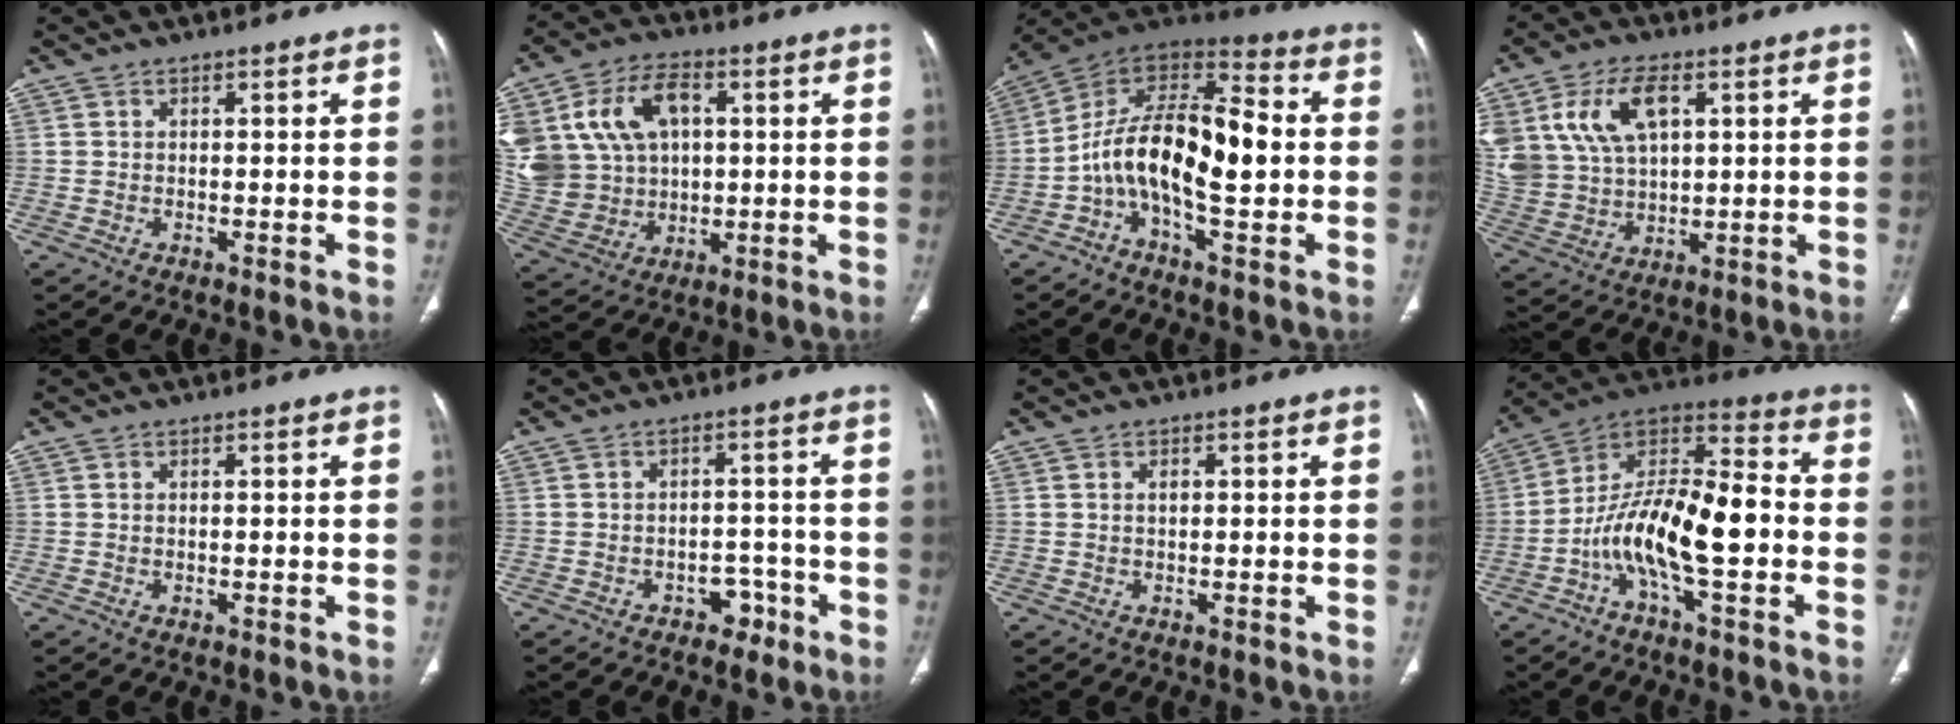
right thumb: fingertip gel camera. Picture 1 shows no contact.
{"total": 22.7, "force": [5.2, 17.1, 14.0], "torque": [-0.306, 0.028, 0.114]}
{"total": 17.2, "force": [-2.1, 7.6, 15.3], "torque": [-0.250, 0.050, -0.043]}
{"total": 16.5, "force": [6.0, 10.2, 11.4], "torque": [-0.234, -0.010, 0.127]}
{"total": 0.0}
{"total": 4.1, "force": [-2.5, 2.8, 1.4], "torque": [0.002, 0.029, -0.031]}
{"total": 0.9, "force": [0.2, 0.6, 0.7], "torque": [-0.010, 0.003, 0.003]}
{"total": 17.2, "force": [-4.5, 6.2, 15.4], "torque": [-0.270, 0.057, -0.083]}